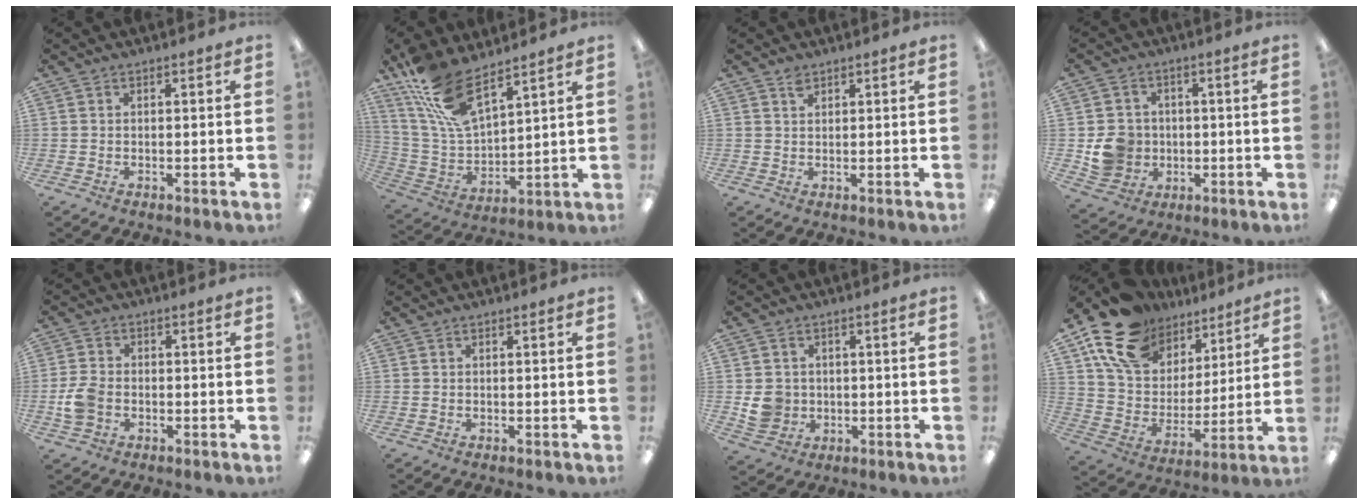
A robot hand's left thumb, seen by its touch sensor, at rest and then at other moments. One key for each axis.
{"total": 17.1, "fx": 12.3, "fy": 6.3, "fz": 10.0, "tx": -0.238, "ty": -0.070, "tz": 0.223}
{"total": 1.6, "fx": 1.3, "fy": 0.7, "fz": 0.5, "tx": -0.012, "ty": -0.002, "tz": 0.025}
{"total": 8.4, "fx": -0.7, "fy": 8.0, "fz": 2.5, "tx": -0.049, "ty": 0.012, "tz": -0.004}
{"total": 5.9, "fx": -1.5, "fy": 4.3, "fz": 3.8, "tx": -0.081, "ty": 0.007, "tz": -0.028}
{"total": 0.0}
{"total": 5.7, "fx": -0.1, "fy": 5.4, "fz": 1.7, "tx": -0.030, "ty": 0.008, "tz": 0.001}
{"total": 18.4, "fx": 12.5, "fy": 11.5, "fz": 7.3, "tx": -0.148, "ty": -0.065, "tz": 0.231}